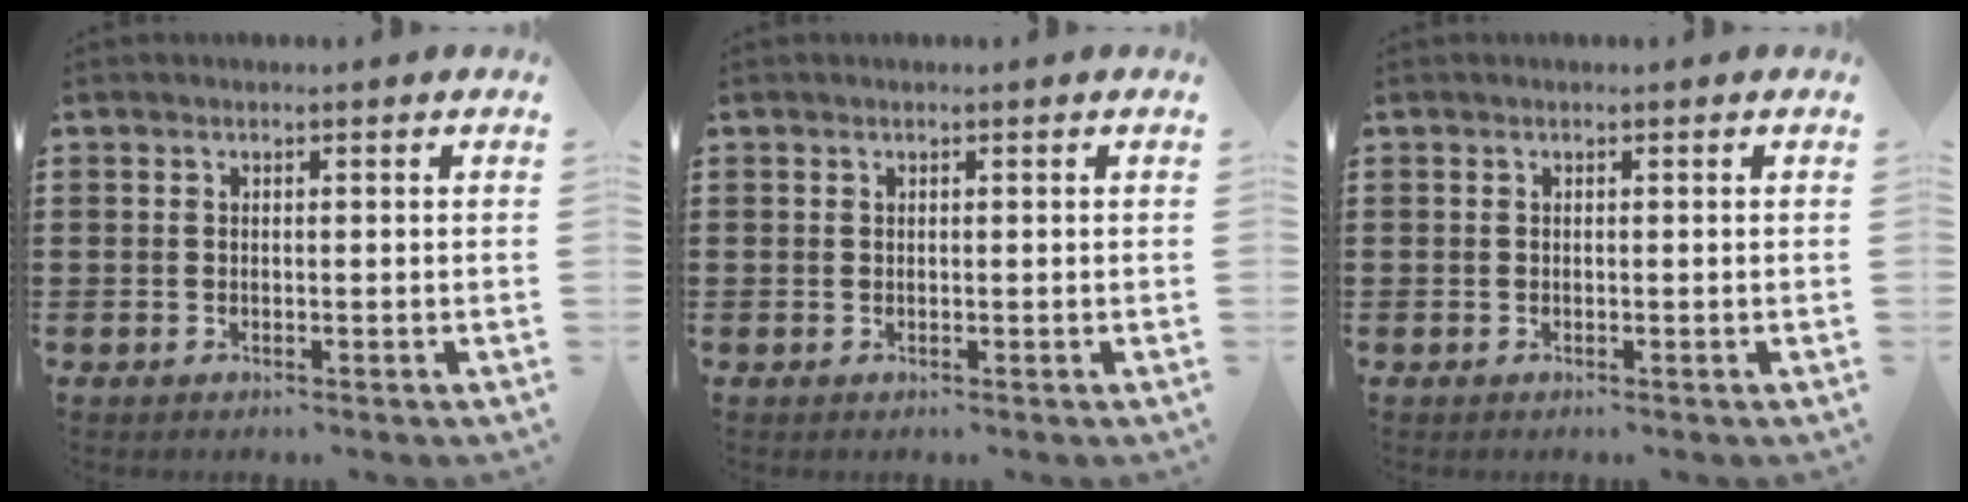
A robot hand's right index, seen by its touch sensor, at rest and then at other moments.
{"total": 0.0}
{"total": 0.0}